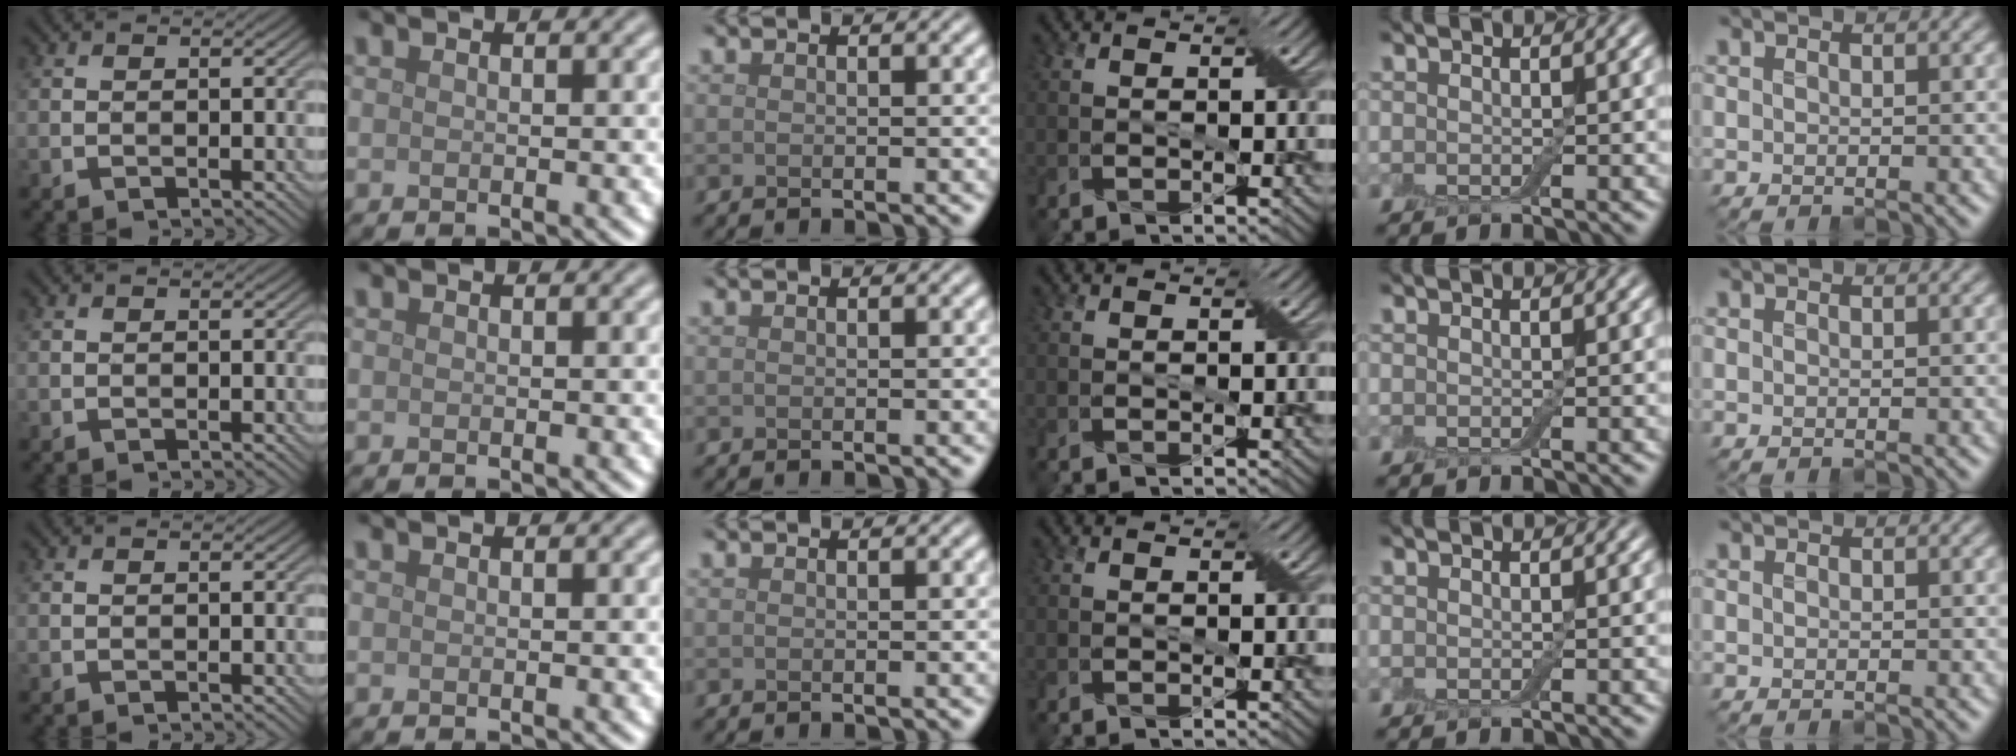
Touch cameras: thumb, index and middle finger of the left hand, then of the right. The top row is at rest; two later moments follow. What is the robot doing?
{"motion": "extract", "object": "drawer"}